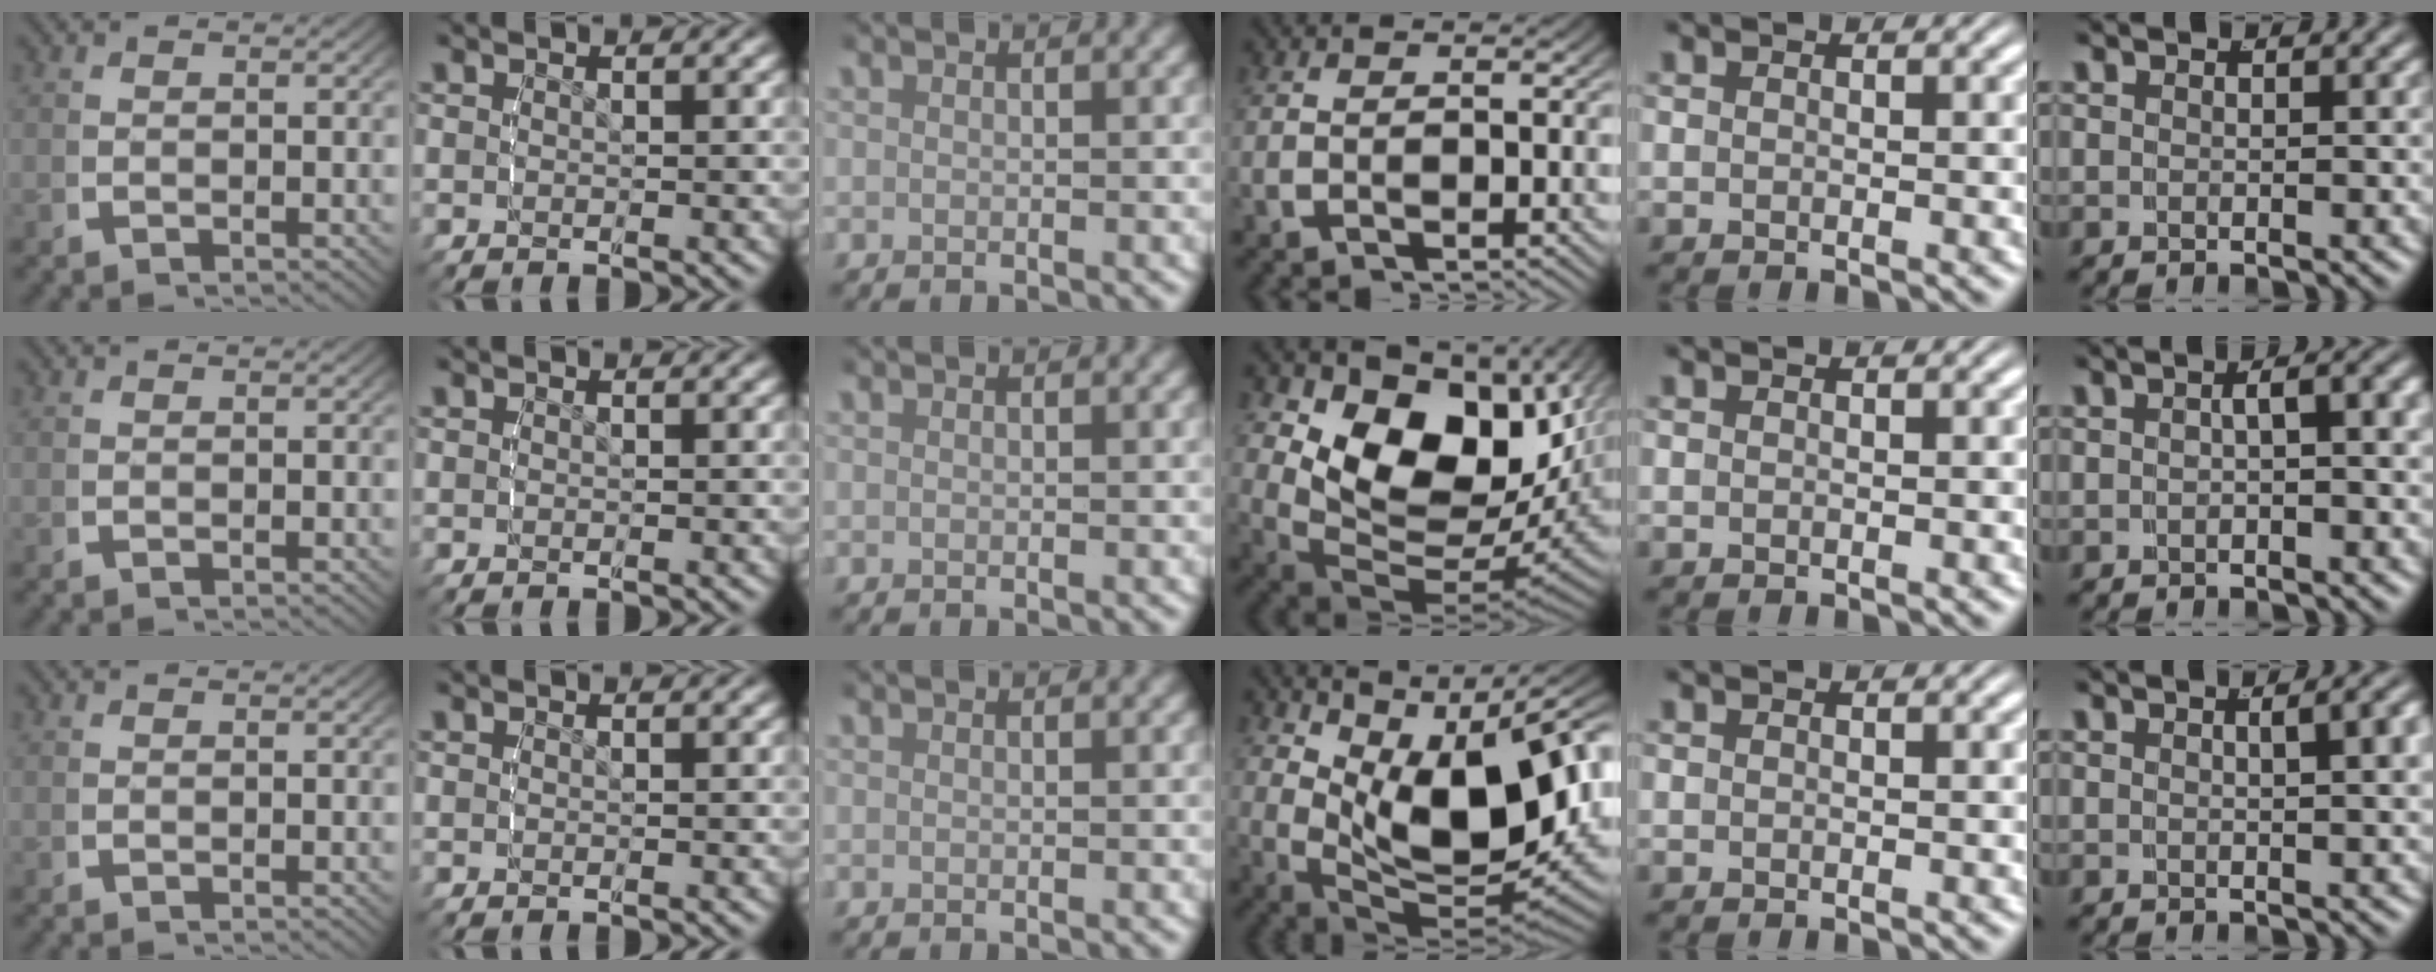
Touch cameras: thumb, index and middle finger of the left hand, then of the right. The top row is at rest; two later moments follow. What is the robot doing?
{"motion": "lift_and_place", "object": "lipstick"}